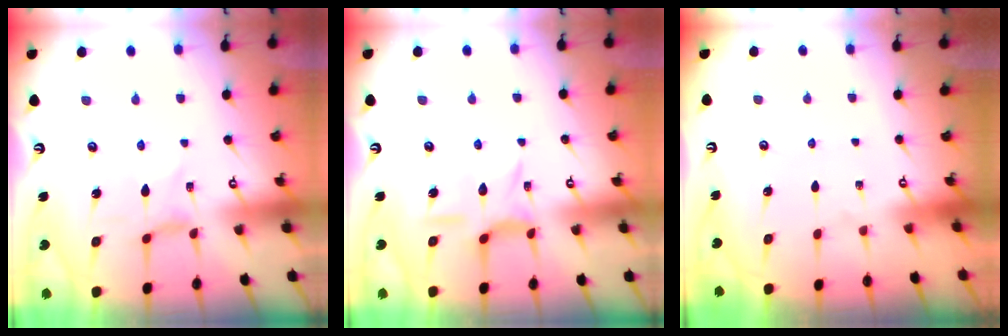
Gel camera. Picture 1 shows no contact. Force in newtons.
{"total": 8.2, "press": 8.2, "slide": 0.7}
{"total": 0.0}